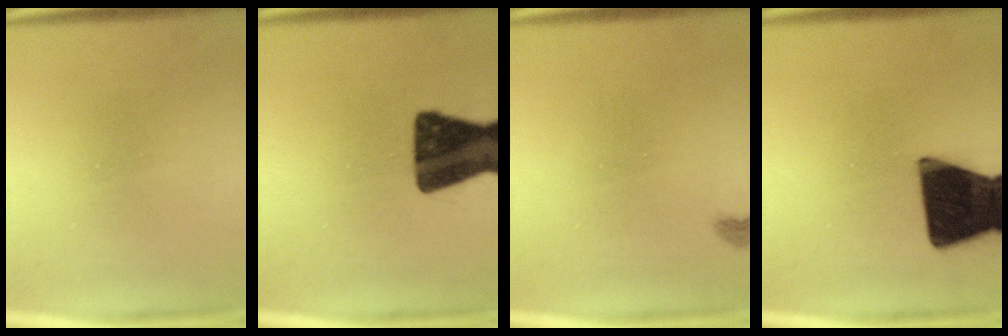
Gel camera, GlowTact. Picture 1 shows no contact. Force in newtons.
{"total": 17.2}
{"total": 1.1}
{"total": 19.6}